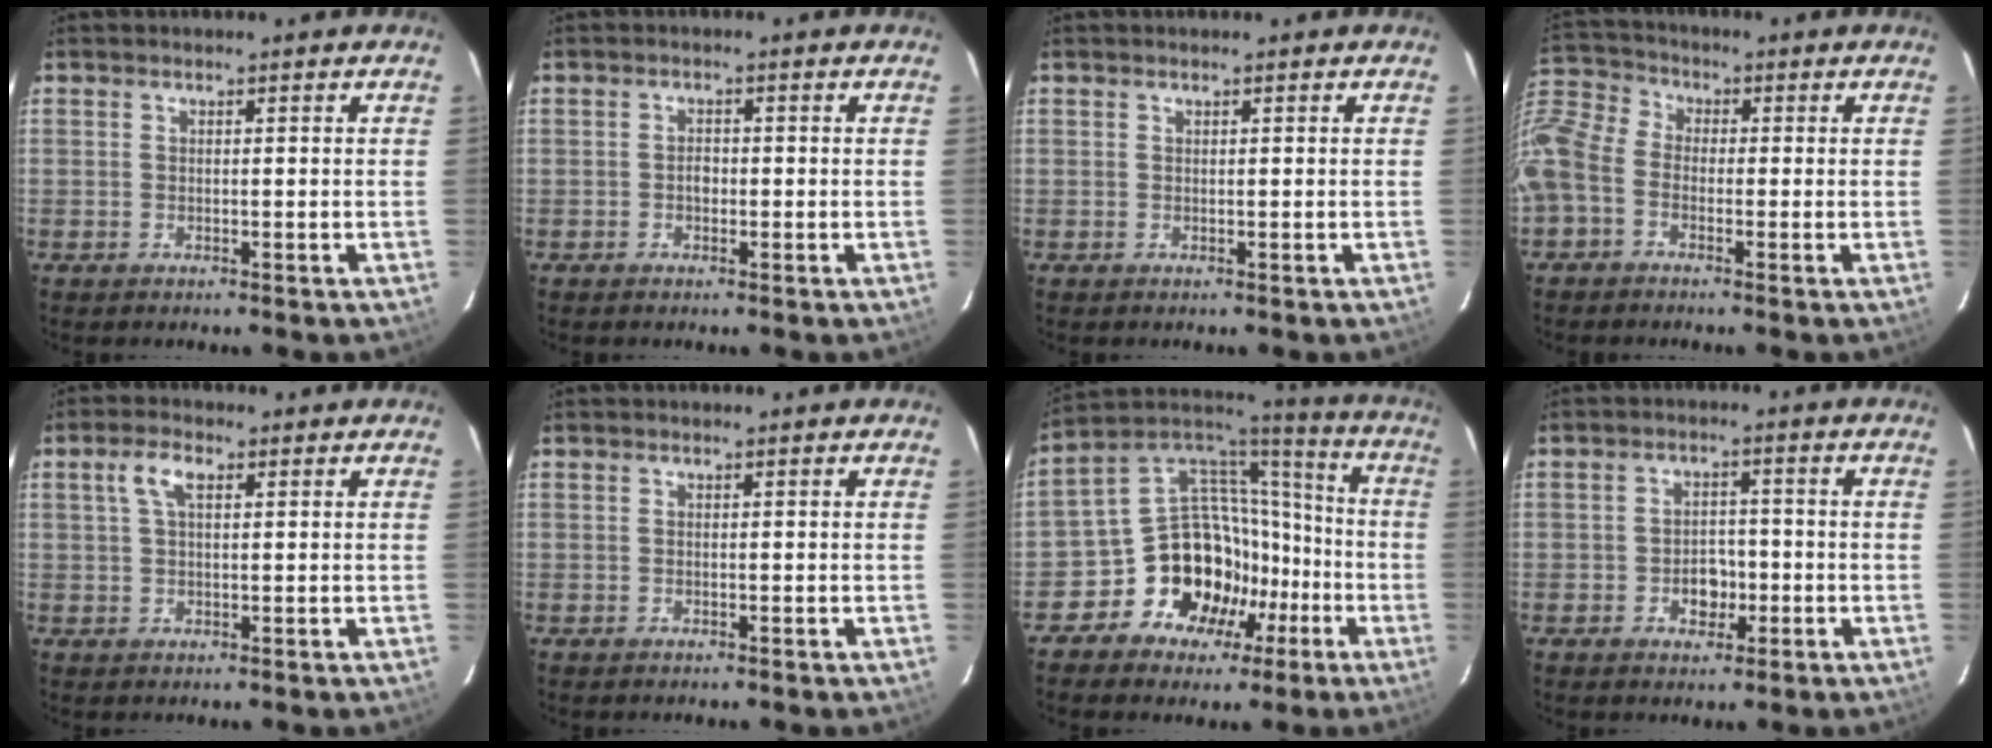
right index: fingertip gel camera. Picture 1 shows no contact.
{"total": 1.1, "force": [-0.3, 0.9, 0.6], "torque": [-0.008, 0.005, -0.005]}
{"total": 0.0}
{"total": 10.7, "force": [-4.1, 7.7, 6.3], "torque": [-0.153, 0.019, -0.103]}
{"total": 3.9, "force": [1.4, 1.7, 3.2], "torque": [-0.064, 0.011, 0.027]}
{"total": 0.0}
{"total": 17.1, "force": [-7.9, 14.0, 5.8], "torque": [-0.133, 0.068, -0.112]}
{"total": 4.2, "force": [-1.5, 3.2, 2.3], "torque": [-0.040, 0.010, -0.017]}